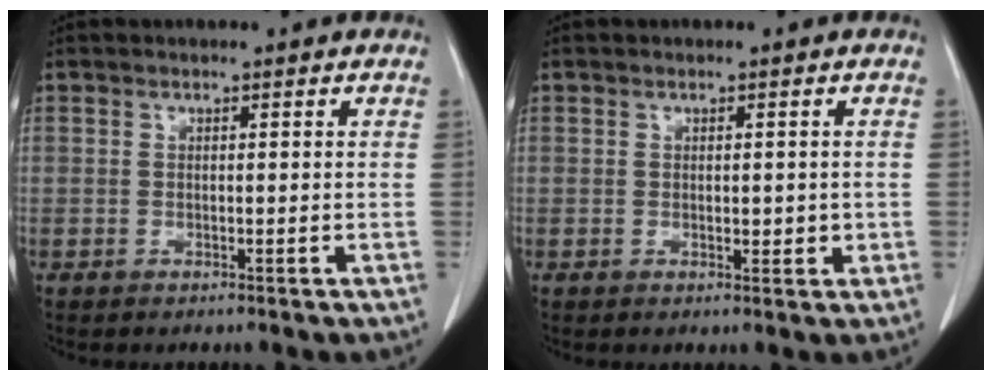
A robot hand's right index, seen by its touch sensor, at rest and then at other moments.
{"total": 2.7, "force": [-0.2, 1.4, 2.3], "torque": [-0.039, 0.002, 0.003]}